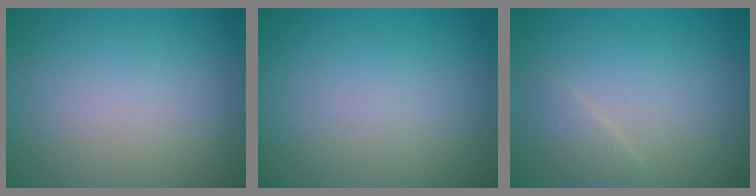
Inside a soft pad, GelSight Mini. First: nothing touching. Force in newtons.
{"total": 0.0}
{"total": 1.4, "press": 1.4, "slide": 0.1}